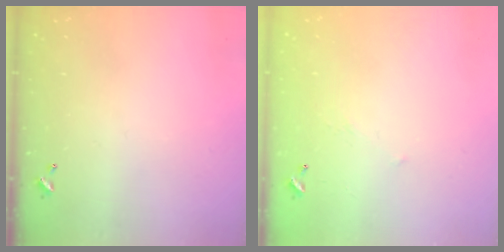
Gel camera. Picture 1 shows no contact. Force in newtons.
{"total": 5.7, "press": 5.6, "slide": 0.9}